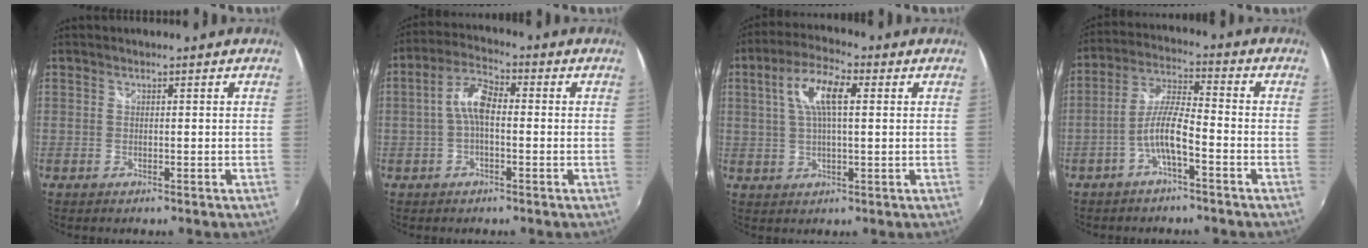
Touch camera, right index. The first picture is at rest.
{"total": 6.0, "force": [-0.6, 2.7, 5.3], "torque": [-0.111, 0.019, -0.014]}
{"total": 8.6, "force": [2.3, 2.9, 7.7], "torque": [-0.149, 0.018, 0.041]}
{"total": 6.8, "force": [-3.3, 1.1, 5.8], "torque": [-0.128, 0.012, -0.062]}